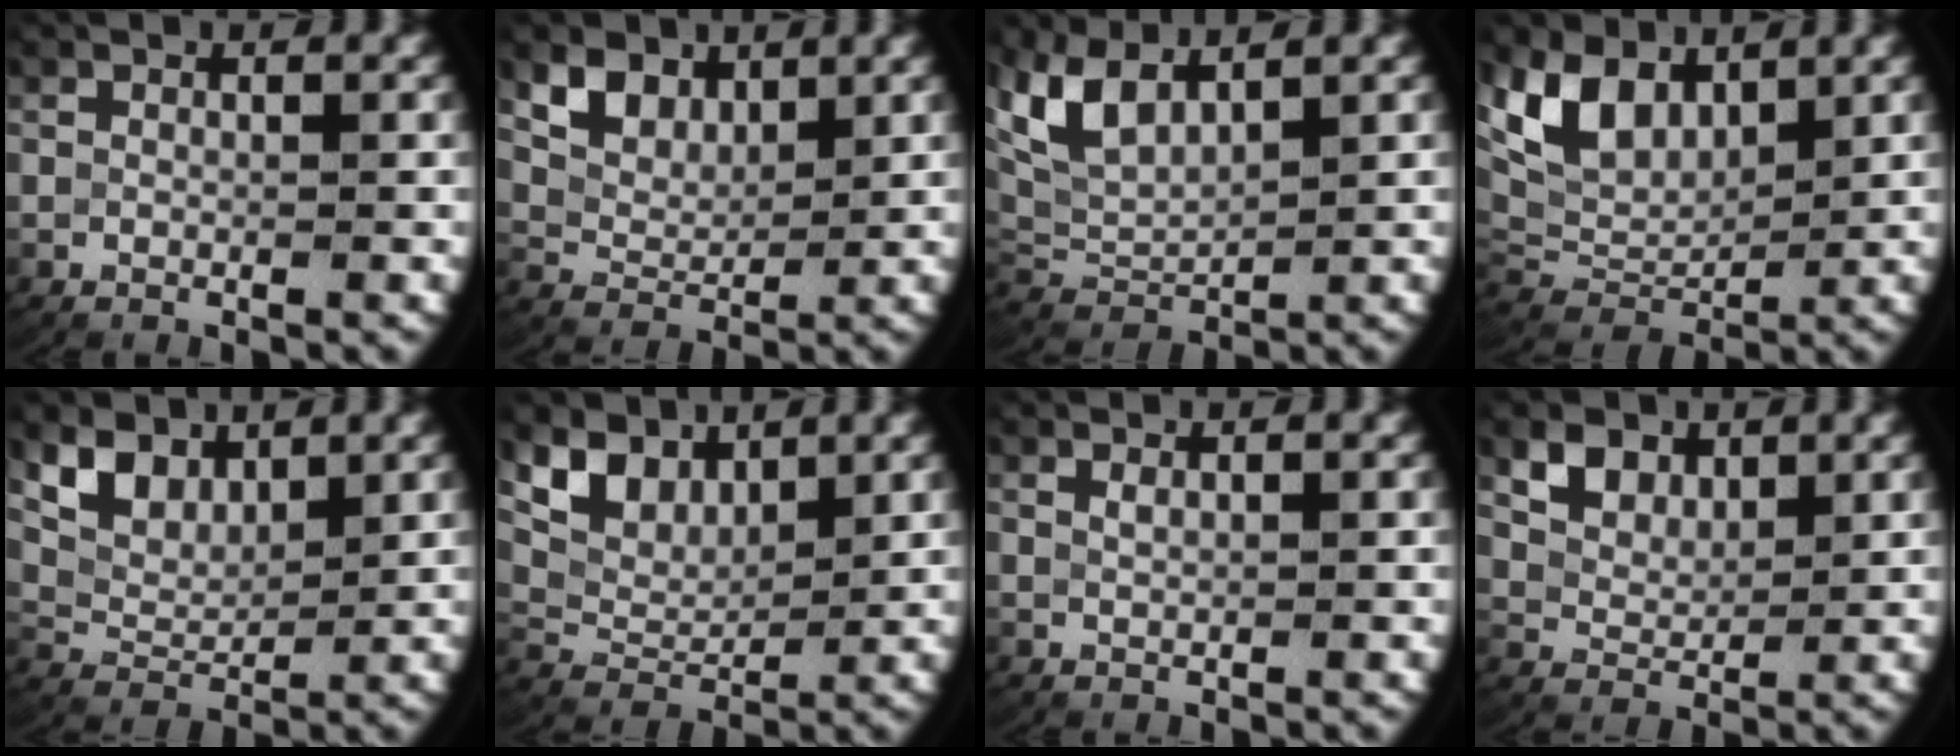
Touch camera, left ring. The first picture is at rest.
{"total": 5.2, "force": [2.8, 3.5, 2.6], "torque": [-0.071, -0.009, 0.056]}
{"total": 7.4, "force": [2.4, 5.5, 4.4], "torque": [-0.133, -0.012, 0.046]}
{"total": 8.6, "force": [3.0, 6.1, 5.3], "torque": [-0.128, -0.013, 0.060]}
{"total": 5.8, "force": [2.9, 3.8, 3.3], "torque": [-0.083, -0.009, 0.058]}
{"total": 7.0, "force": [3.1, 4.7, 4.1], "torque": [-0.102, -0.011, 0.062]}
{"total": 0.7, "force": [0.5, -0.2, 0.3], "torque": [-0.010, -0.003, 0.016]}
{"total": 4.0, "force": [2.3, 2.7, 1.8], "torque": [-0.051, -0.008, 0.046]}